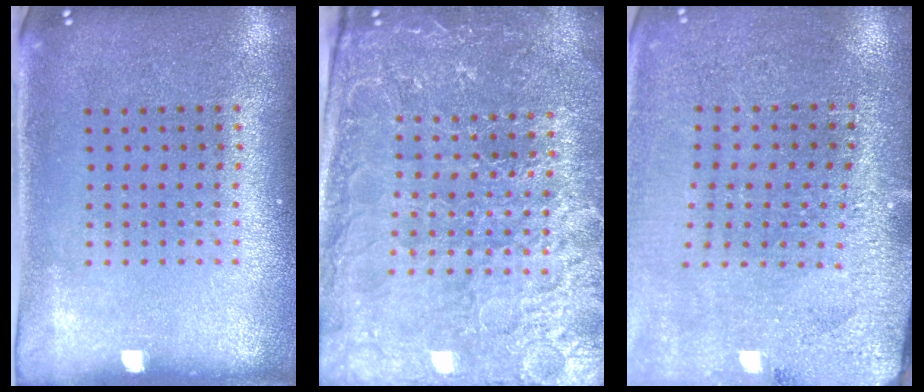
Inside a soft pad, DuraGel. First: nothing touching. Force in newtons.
{"total": 4.6, "press": 4.3, "slide": 1.4}
{"total": 2.8, "press": 2.8, "slide": 0.2}